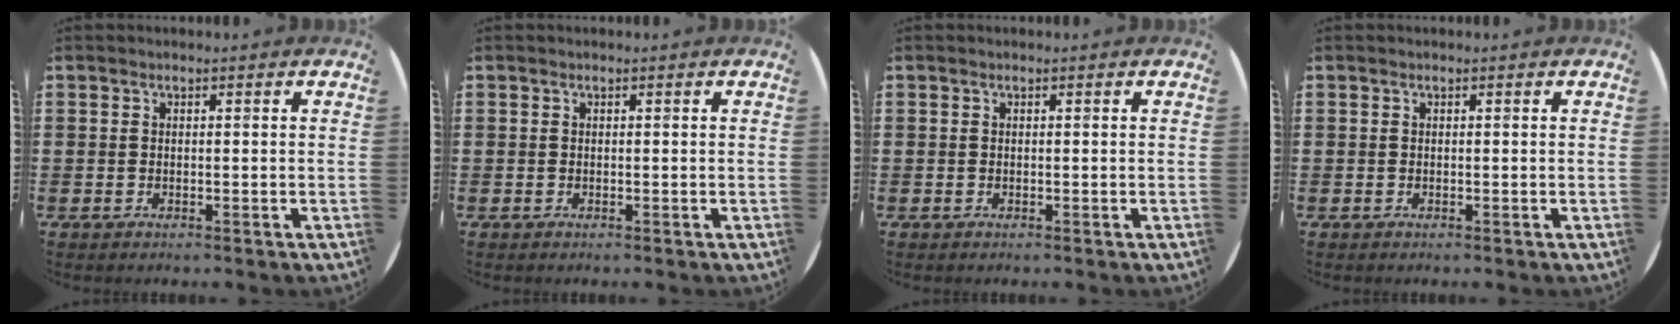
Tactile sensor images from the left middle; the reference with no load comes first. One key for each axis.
{"total": 0.0}
{"total": 0.0}
{"total": 0.0}